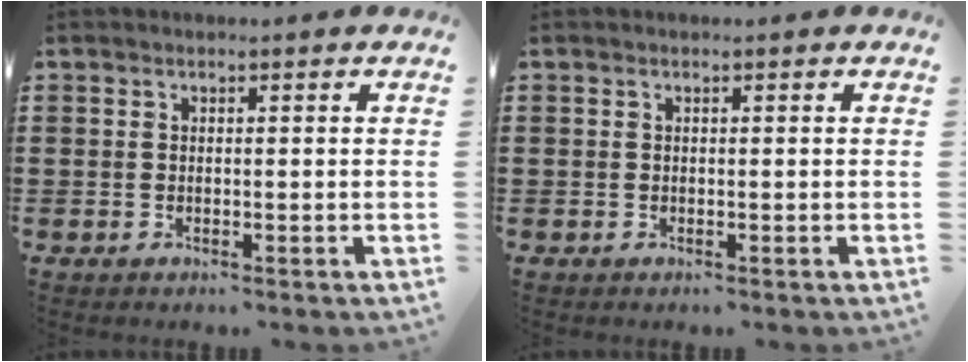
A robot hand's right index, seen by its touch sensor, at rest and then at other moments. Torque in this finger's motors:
{"motor_torque": [0.00, 0.00, 0.00, 0.00]}